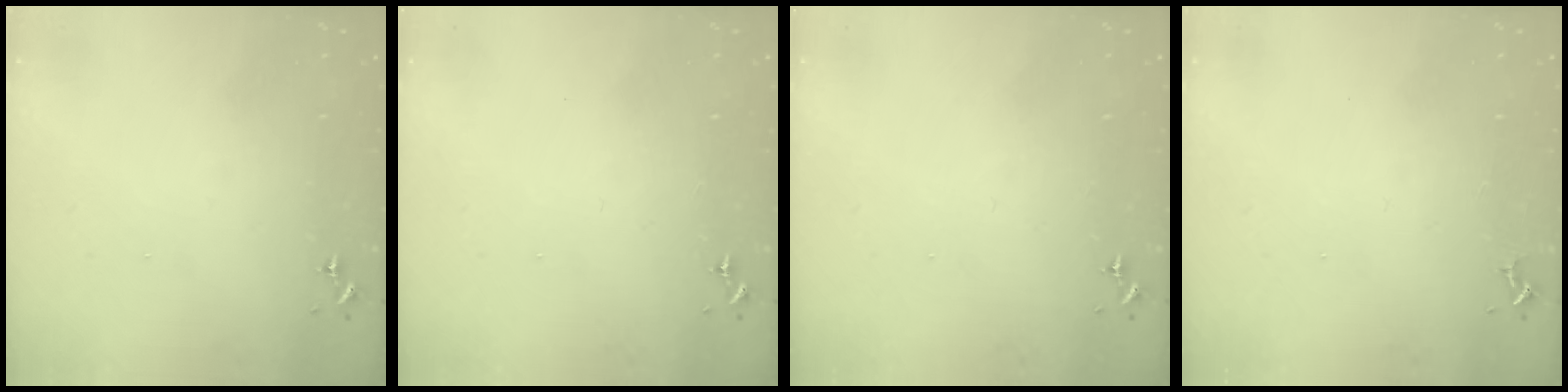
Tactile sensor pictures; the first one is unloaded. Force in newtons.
{"total": 0.0}
{"total": 0.0}
{"total": 3.1, "press": 3.1, "slide": 0.4}